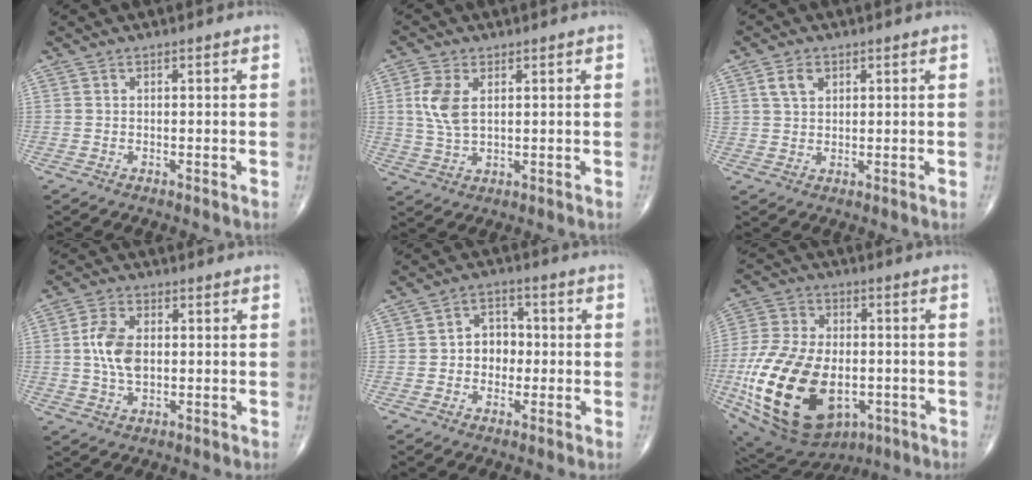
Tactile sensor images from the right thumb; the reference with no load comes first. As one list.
[{"total": 6.7, "force": [1.7, 3.6, 5.3], "torque": [-0.117, 0.000, 0.037]}, {"total": 3.9, "force": [1.8, 2.6, 2.2], "torque": [-0.030, -0.003, 0.035]}, {"total": 7.6, "force": [0.5, 4.6, 6.1], "torque": [-0.114, 0.003, 0.007]}, {"total": 6.2, "force": [-0.4, 5.0, 3.6], "torque": [-0.021, 0.019, -0.017]}, {"total": 27.6, "force": [-6.7, 16.8, 21.0], "torque": [-0.426, -0.008, -0.094]}]